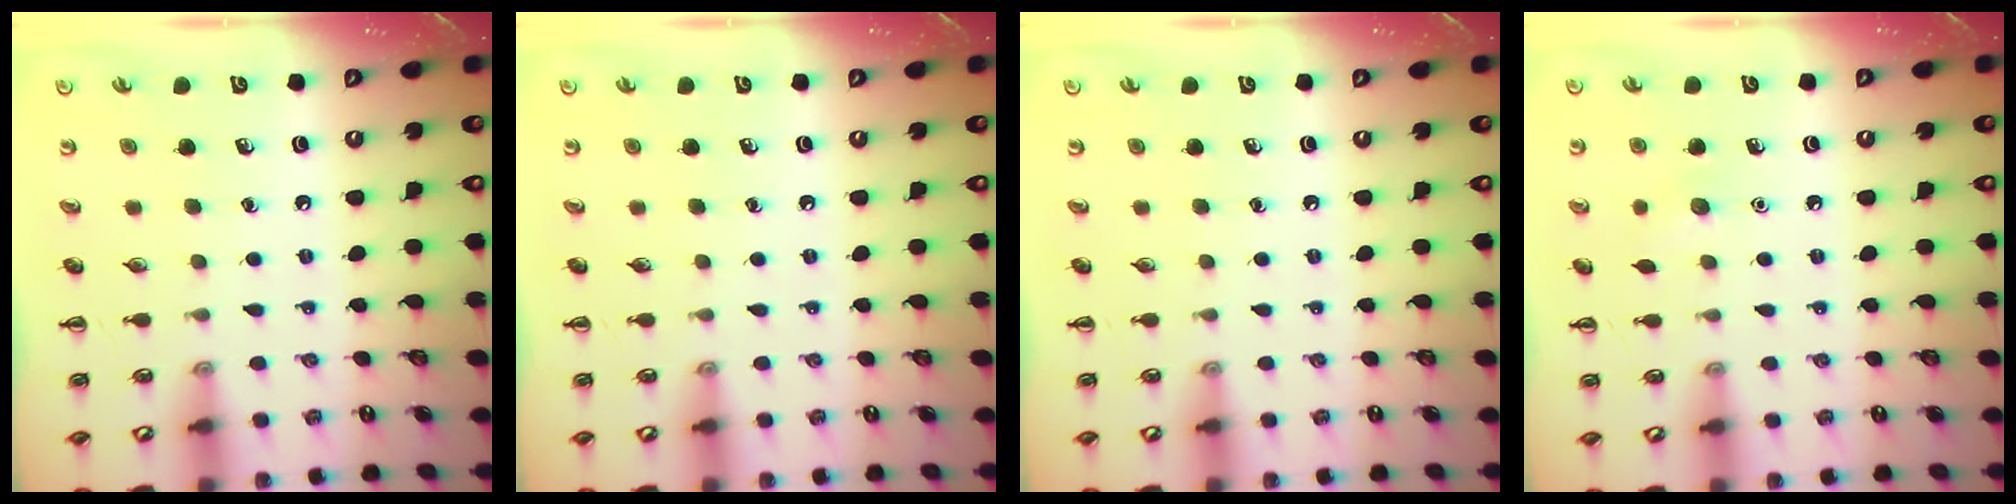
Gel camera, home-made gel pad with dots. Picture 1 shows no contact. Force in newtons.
{"total": 0.0}
{"total": 0.0}
{"total": 4.9, "press": 4.8, "slide": 1.1}